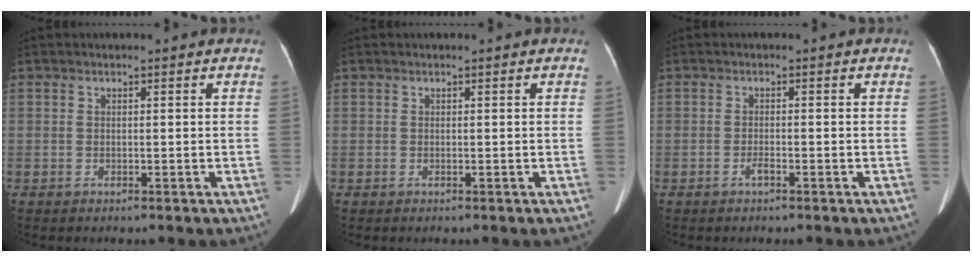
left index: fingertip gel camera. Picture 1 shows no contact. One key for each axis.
{"total": 0.0}
{"total": 2.0, "fx": -2.0, "fy": 0.1, "fz": 0.4, "tx": -0.012, "ty": 0.001, "tz": -0.029}